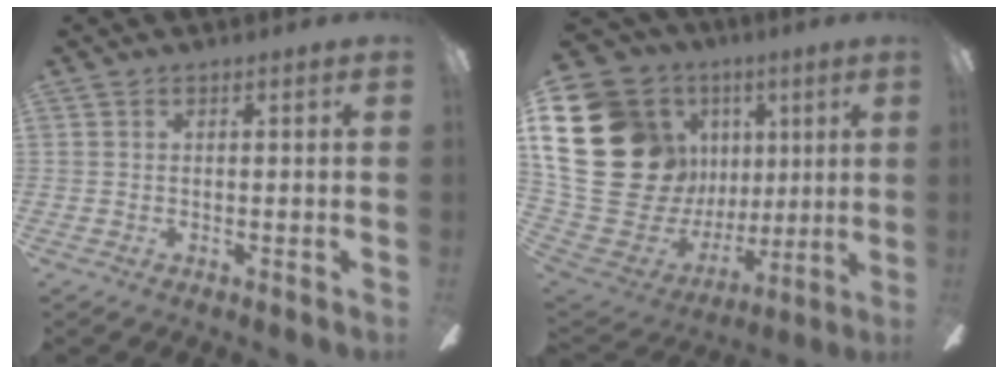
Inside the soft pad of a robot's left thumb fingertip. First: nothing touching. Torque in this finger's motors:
{"motor_torque": [2.54, 2.47, 2.30, -0.47, 0.60]}